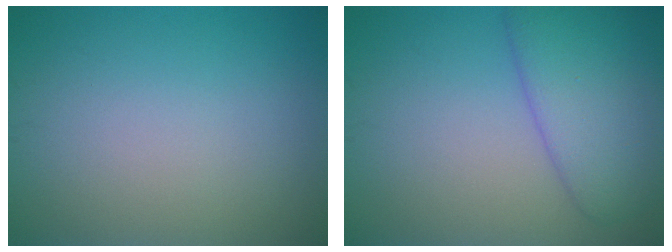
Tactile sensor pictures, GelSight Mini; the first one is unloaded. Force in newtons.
{"total": 5.6, "press": 5.6, "slide": 0.3}